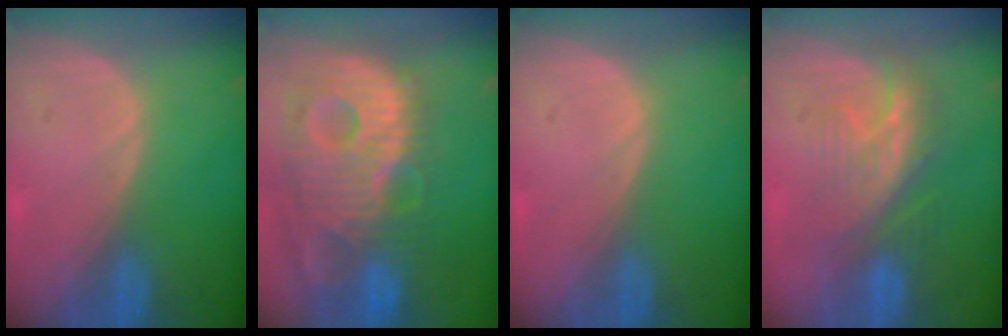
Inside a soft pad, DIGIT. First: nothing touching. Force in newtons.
{"total": 13.8, "press": 12.0, "slide": 6.8}
{"total": 0.0}
{"total": 7.5, "press": 7.2, "slide": 1.9}